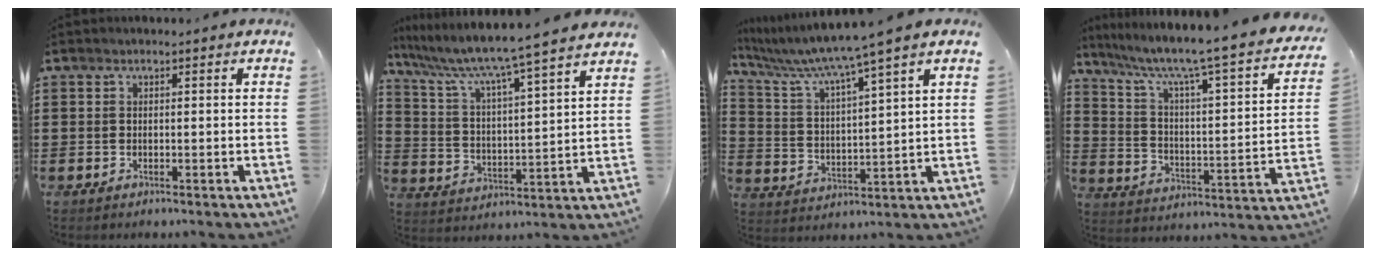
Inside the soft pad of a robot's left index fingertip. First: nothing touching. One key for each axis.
{"total": 6.4, "fx": 5.6, "fy": -0.8, "fz": 3.0, "tx": -0.085, "ty": -0.050, "tz": 0.084}
{"total": 6.7, "fx": 5.5, "fy": -1.3, "fz": 3.6, "tx": -0.096, "ty": -0.048, "tz": 0.086}
{"total": 5.5, "fx": 4.1, "fy": 0.2, "fz": 3.6, "tx": -0.090, "ty": -0.046, "tz": 0.056}